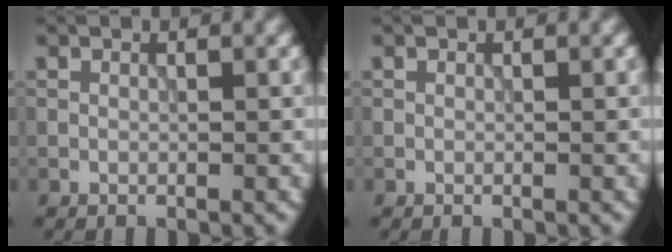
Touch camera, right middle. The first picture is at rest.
{"total": 0.0}